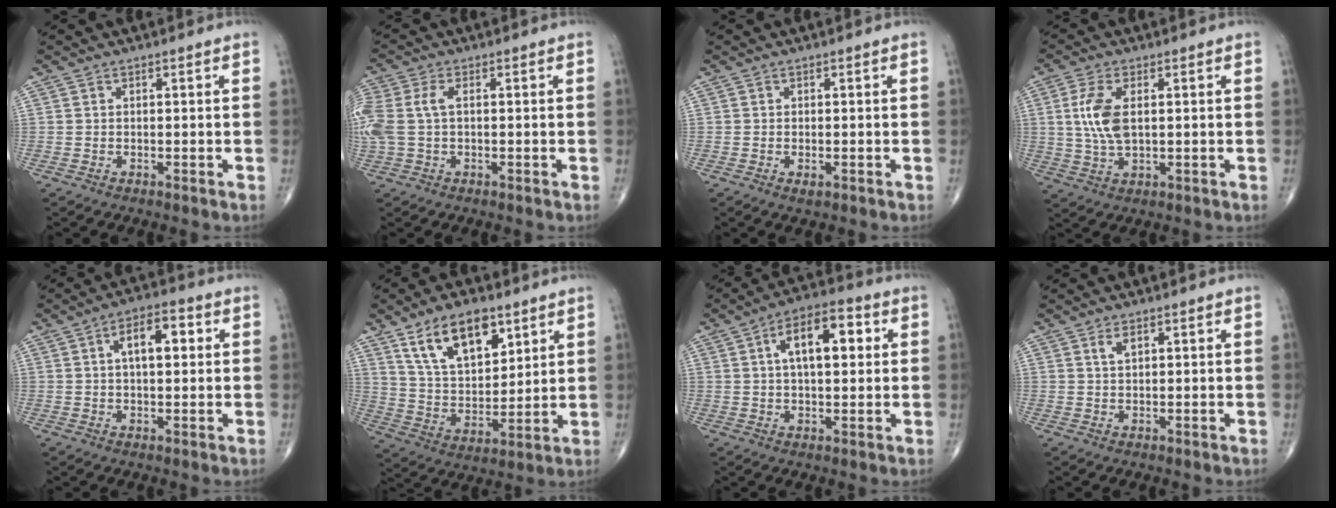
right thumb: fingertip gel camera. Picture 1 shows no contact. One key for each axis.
{"total": 8.1, "fx": 0.8, "fy": 4.7, "fz": 6.5, "tx": -0.195, "ty": 0.020, "tz": 0.021}
{"total": 1.0, "fx": -0.3, "fy": 0.4, "fz": 0.9, "tx": -0.015, "ty": -0.003, "tz": -0.004}
{"total": 7.5, "fx": 1.2, "fy": 3.6, "fz": 6.5, "tx": -0.149, "ty": -0.006, "tz": 0.026}
{"total": 7.7, "fx": 1.9, "fy": 3.6, "fz": 6.5, "tx": -0.087, "ty": 0.012, "tz": 0.023}
{"total": 15.3, "fx": 8.6, "fy": 7.8, "fz": 10.0, "tx": -0.143, "ty": -0.039, "tz": 0.165}
{"total": 11.4, "fx": 2.8, "fy": 5.4, "fz": 9.6, "tx": -0.136, "ty": 0.015, "tz": 0.038}
{"total": 1.9, "fx": 1.0, "fy": 0.9, "fz": 1.3, "tx": -0.025, "ty": -0.002, "tz": 0.021}